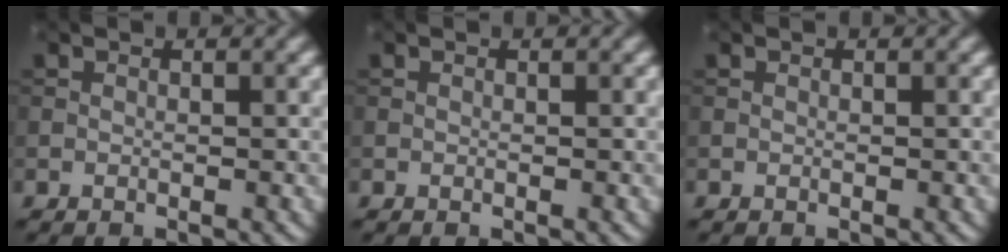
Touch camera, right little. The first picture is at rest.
{"total": 0.0}
{"total": 0.0}